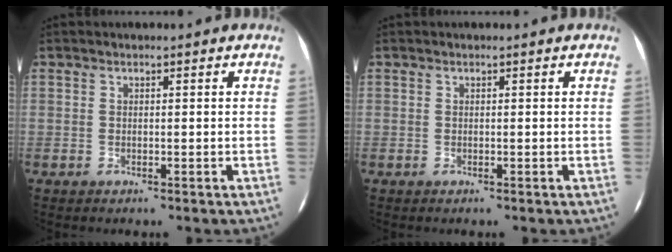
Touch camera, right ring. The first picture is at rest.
{"total": 0.0}